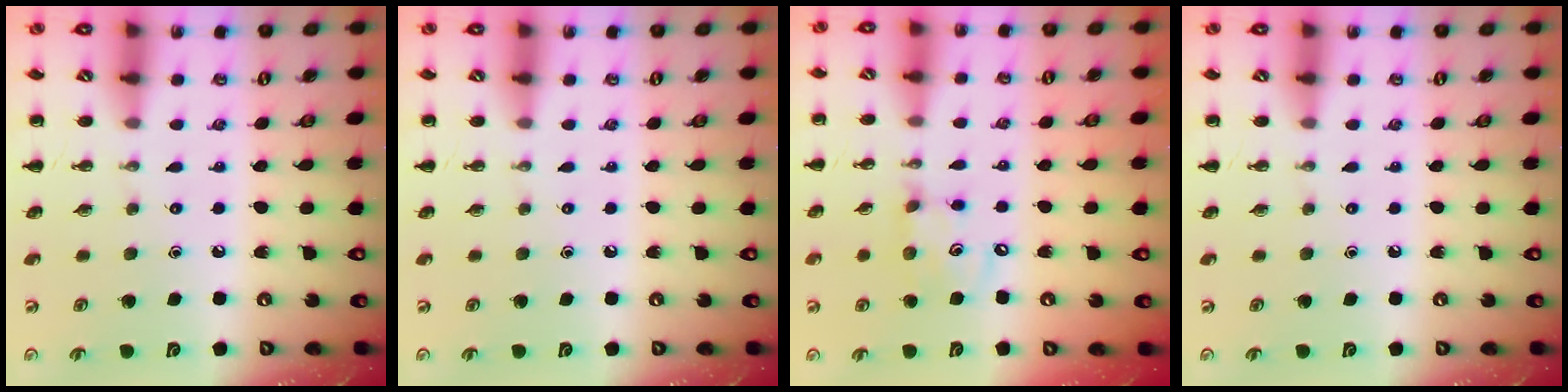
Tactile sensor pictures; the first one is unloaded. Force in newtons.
{"total": 0.0}
{"total": 7.8, "press": 7.6, "slide": 1.4}
{"total": 0.0}